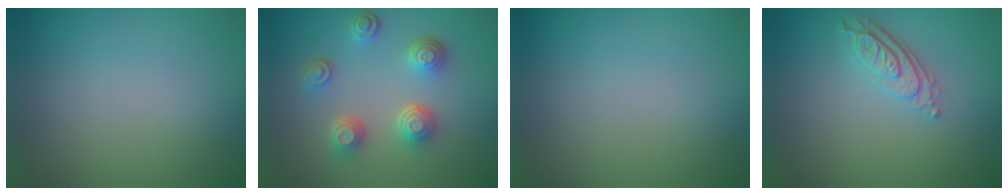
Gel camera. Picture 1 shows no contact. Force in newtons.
{"total": 4.6, "press": 3.5, "slide": 2.9}
{"total": 0.0}
{"total": 3.1, "press": 2.5, "slide": 1.8}